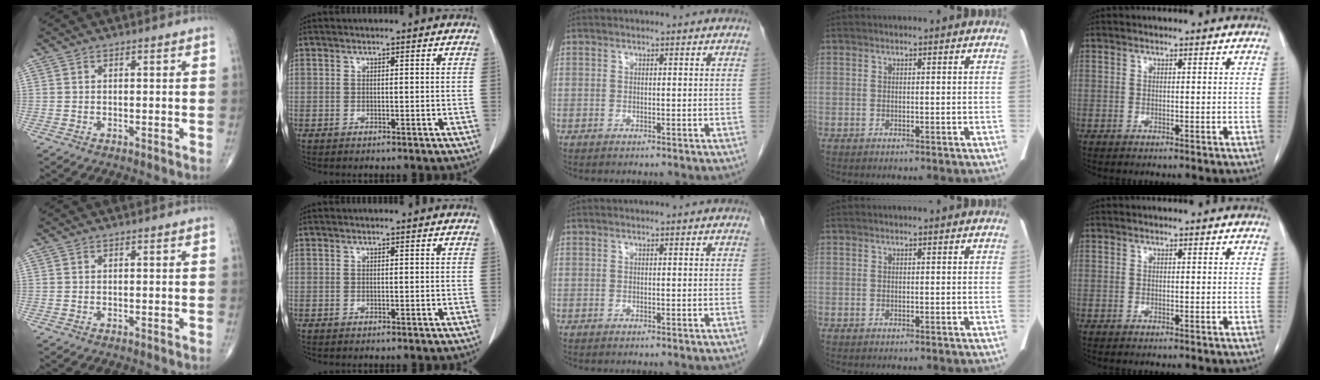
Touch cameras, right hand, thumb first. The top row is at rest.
{}